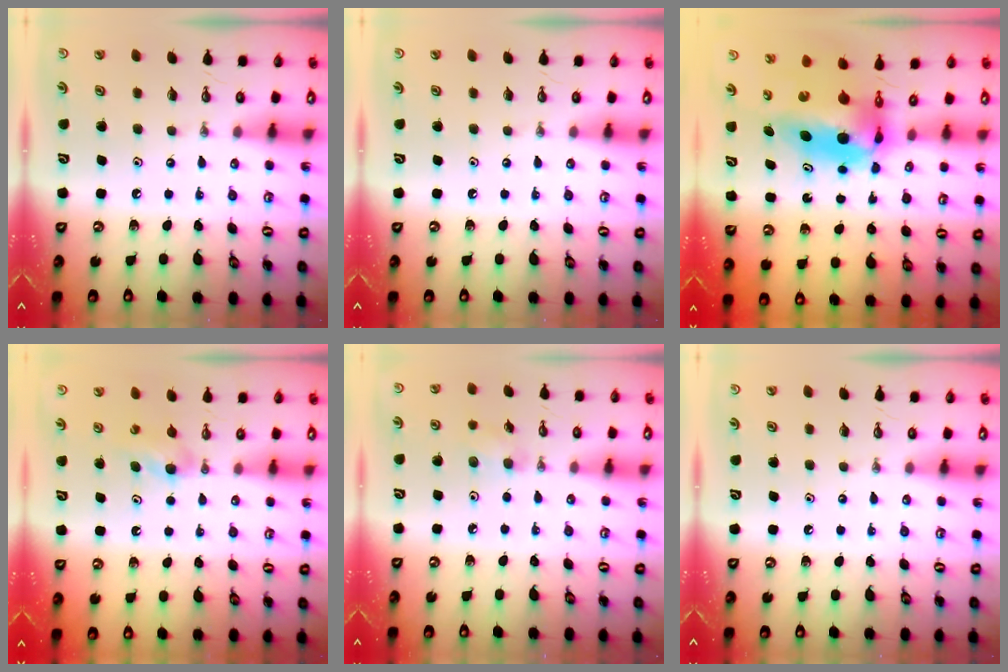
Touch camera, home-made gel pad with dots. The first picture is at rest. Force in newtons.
{"total": 0.0}
{"total": 9.9, "press": 9.2, "slide": 3.6}
{"total": 3.5, "press": 3.5, "slide": 0.5}
{"total": 4.3, "press": 4.1, "slide": 1.3}
{"total": 0.0}